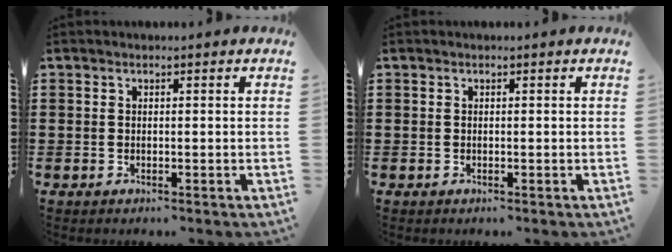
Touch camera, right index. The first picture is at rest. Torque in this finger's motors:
{"motor_torque": [-0.35, 0.40, 0.00, 0.00]}